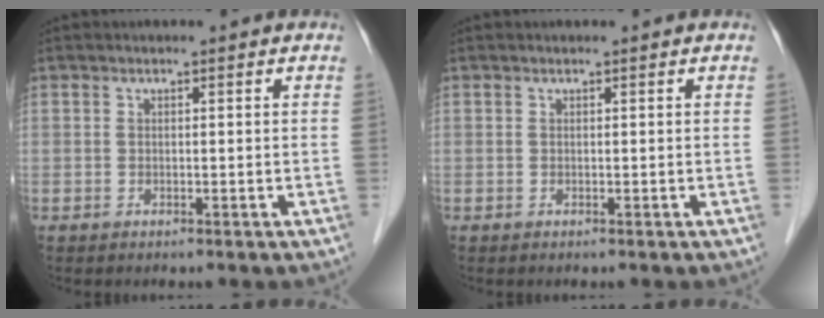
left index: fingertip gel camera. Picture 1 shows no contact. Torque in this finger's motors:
{"motor_torque": [-0.02, 0.02, 0.00, 0.00]}